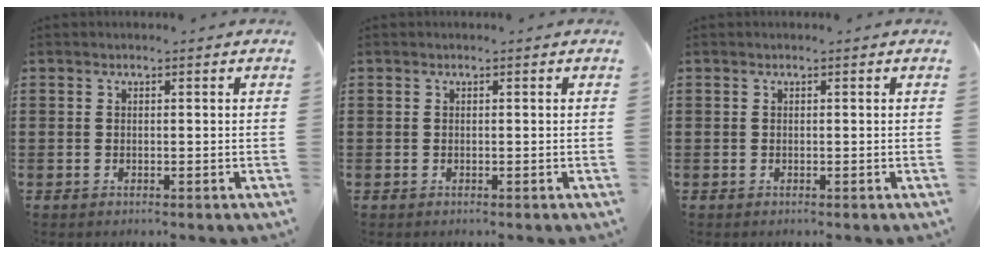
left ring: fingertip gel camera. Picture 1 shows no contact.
{"total": 0.0}
{"total": 0.0}